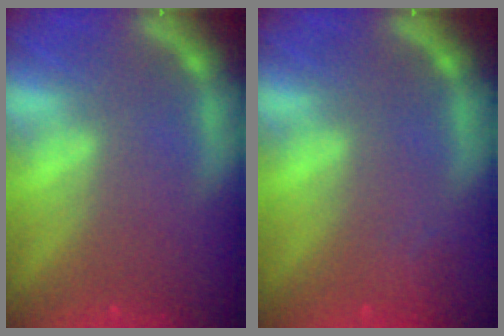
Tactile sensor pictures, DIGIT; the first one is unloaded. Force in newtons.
{"total": 1.4}